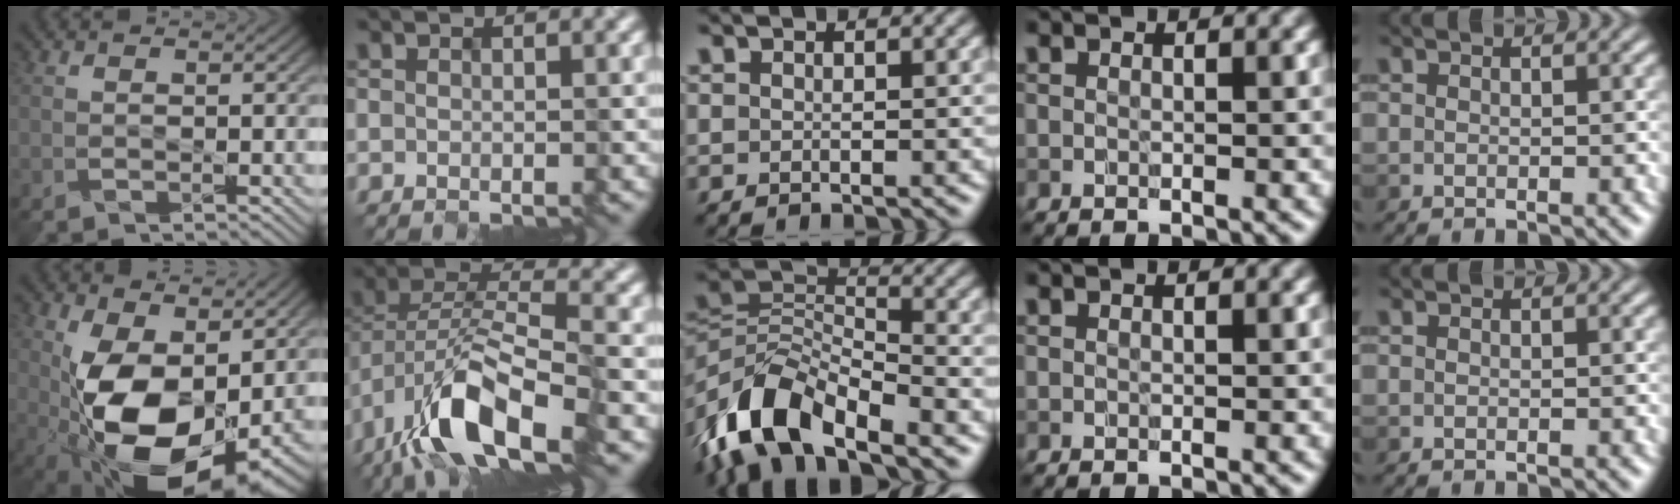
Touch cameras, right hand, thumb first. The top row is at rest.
{"thumb": {"total": 15.4, "force": [-1.0, 8.6, 12.8], "torque": [-0.232, -0.029, -0.009]}, "index": {"total": 10.3, "force": [-5.9, 3.9, 7.6], "torque": [-0.140, 0.003, -0.110]}, "middle": {"total": 9.9, "force": [-6.7, 4.4, 5.8], "torque": [-0.110, 0.008, -0.141]}}